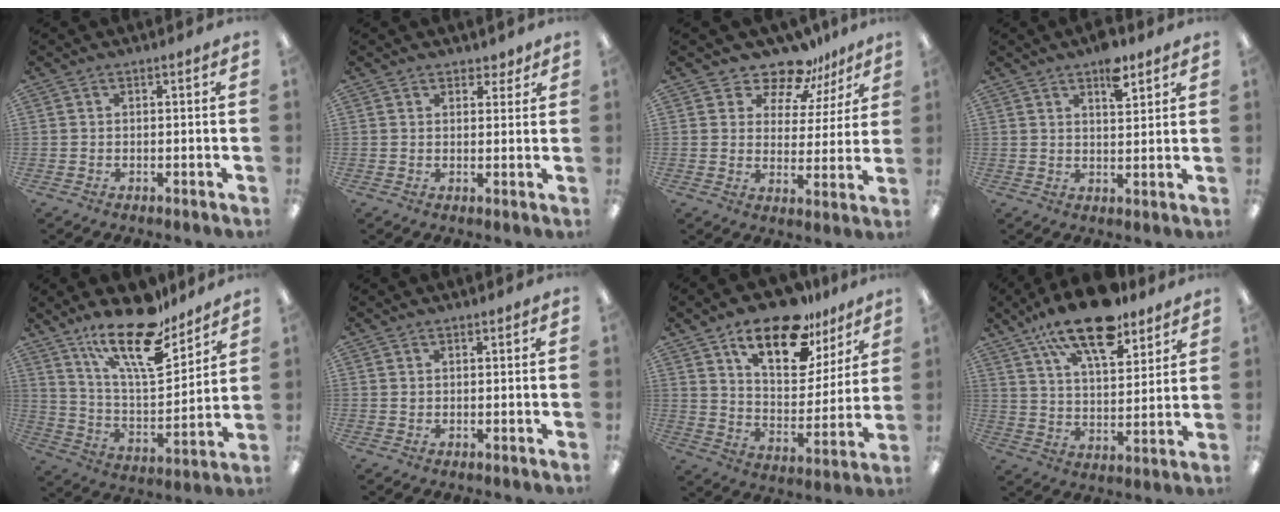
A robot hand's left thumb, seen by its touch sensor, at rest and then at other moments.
{"total": 2.8, "force": [2.1, 1.8, 0.5], "torque": [0.004, -0.006, 0.037]}
{"total": 10.8, "force": [9.3, 4.8, 2.7], "torque": [-0.052, -0.074, 0.172]}
{"total": 7.1, "force": [4.9, 2.9, 4.2], "torque": [-0.046, -0.028, 0.079]}
{"total": 20.1, "force": [14.8, 6.8, 11.8], "torque": [-0.206, -0.093, 0.252]}
{"total": 0.7, "force": [0.4, 0.6, 0.1], "torque": [-0.003, 0.001, 0.008]}
{"total": 18.6, "force": [12.9, 8.2, 10.5], "torque": [-0.169, -0.073, 0.222]}
{"total": 17.5, "force": [12.4, 6.8, 10.2], "torque": [-0.172, -0.061, 0.211]}